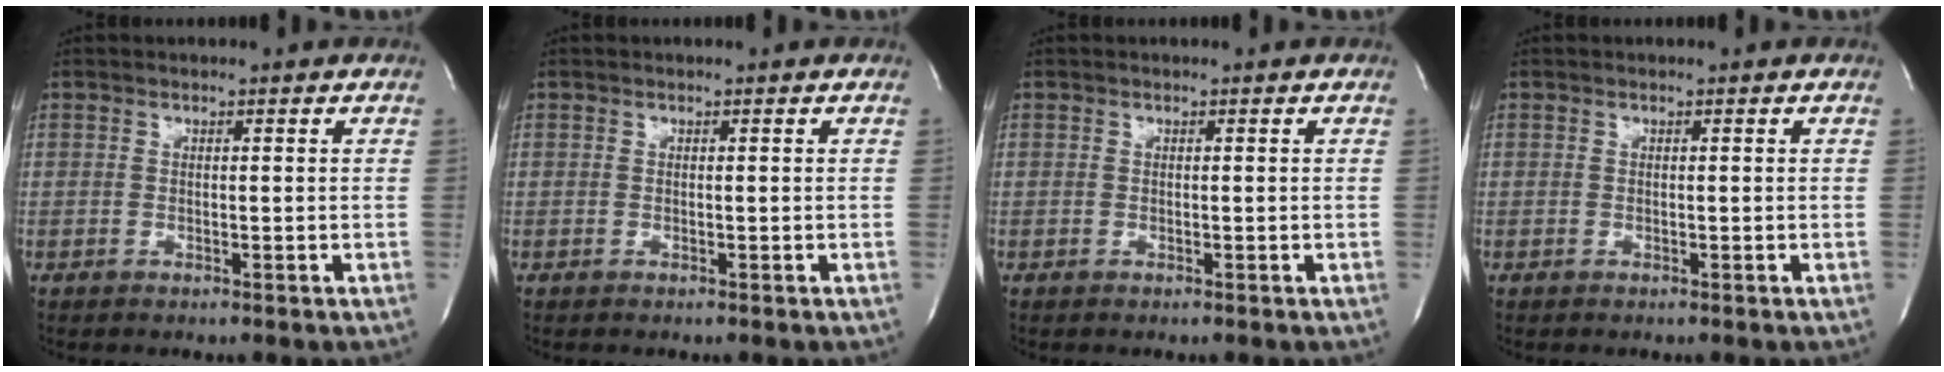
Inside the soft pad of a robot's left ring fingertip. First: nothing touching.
{"total": 0.0}
{"total": 0.0}
{"total": 0.0}